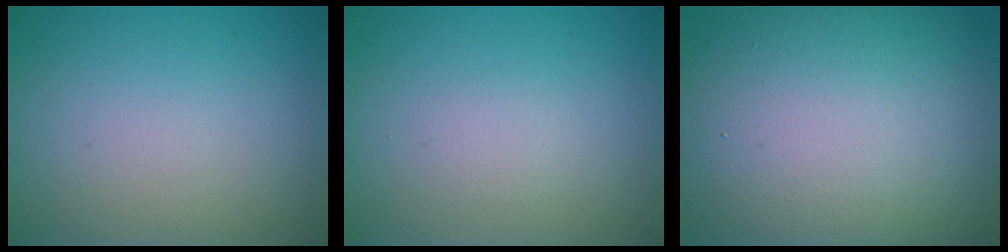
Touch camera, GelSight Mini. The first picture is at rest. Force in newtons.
{"total": 0.9, "press": 0.9, "slide": 0.1}
{"total": 17.1, "press": 17.0, "slide": 1.4}